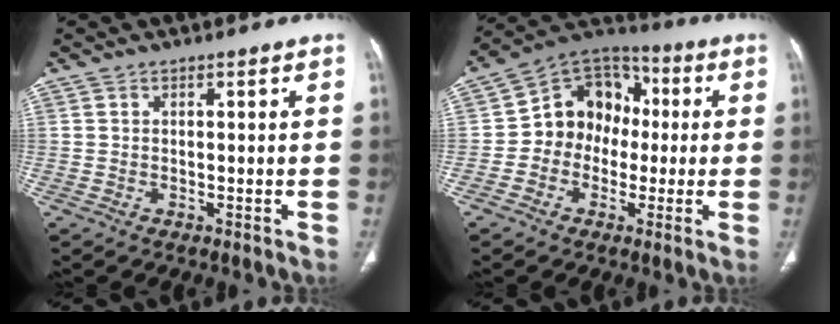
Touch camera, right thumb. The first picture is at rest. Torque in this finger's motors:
{"motor_torque": [0.12, 0.21, 0.32, -0.08, 0.11]}